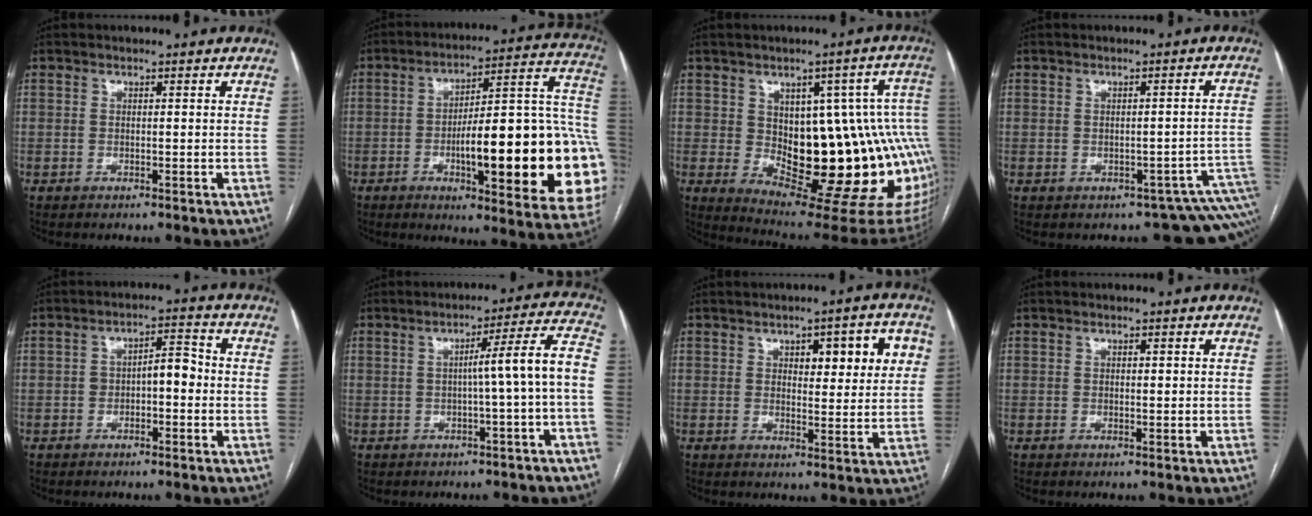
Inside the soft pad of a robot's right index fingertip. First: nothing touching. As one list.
[{"total": 29.1, "force": [-5.5, 5.3, 28.1], "torque": [-0.296, 0.013, -0.073]}, {"total": 23.3, "force": [-1.8, 7.9, 21.9], "torque": [-0.198, 0.019, 0.001]}, {"total": 7.9, "force": [-3.6, 5.2, 4.8], "torque": [-0.027, 0.035, -0.031]}, {"total": 4.4, "force": [-0.8, 1.8, 3.9], "torque": [-0.060, 0.025, -0.012]}, {"total": 8.2, "force": [-1.5, -1.3, 8.0], "torque": [-0.104, 0.021, -0.021]}, {"total": 8.5, "force": [3.2, 2.8, 7.4], "torque": [-0.088, 0.013, 0.042]}, {"total": 0.6, "force": [0.3, 0.3, 0.5], "torque": [-0.009, 0.000, 0.004]}]